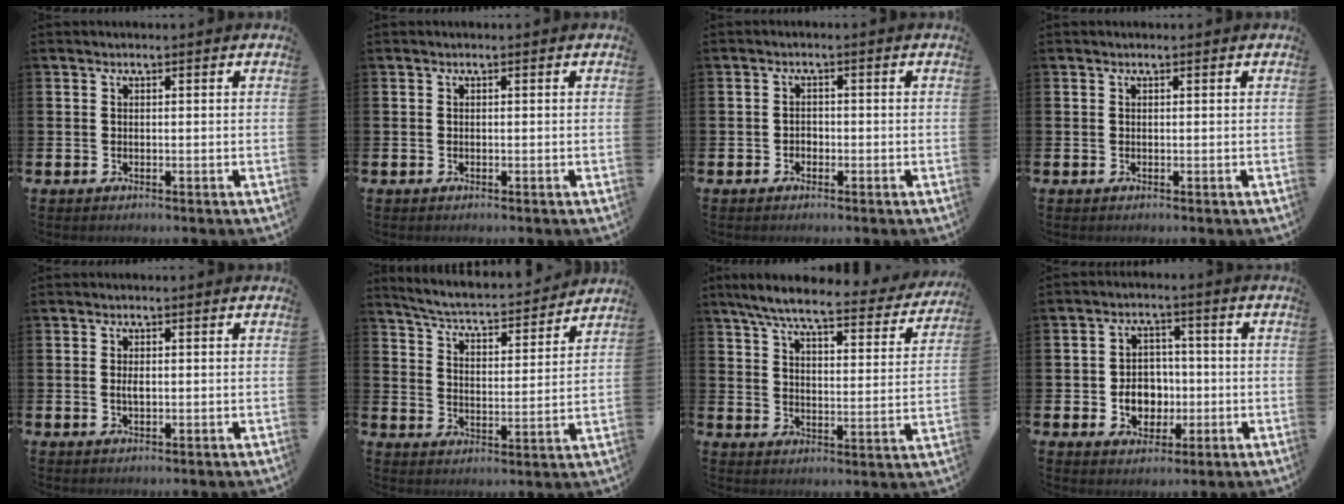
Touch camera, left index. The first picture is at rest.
{"total": 0.0}
{"total": 1.3, "force": [-0.7, 1.0, 0.2], "torque": [-0.004, 0.001, -0.016]}
{"total": 0.0}
{"total": 1.3, "force": [0.1, 0.6, 1.1], "torque": [-0.020, 0.002, 0.000]}
{"total": 5.0, "force": [4.8, 0.6, 1.3], "torque": [-0.055, -0.042, 0.075]}
{"total": 7.6, "force": [6.6, 1.0, 3.6], "torque": [-0.091, -0.041, 0.109]}
{"total": 5.3, "force": [-0.8, 4.5, 2.6], "torque": [-0.043, 0.006, -0.021]}